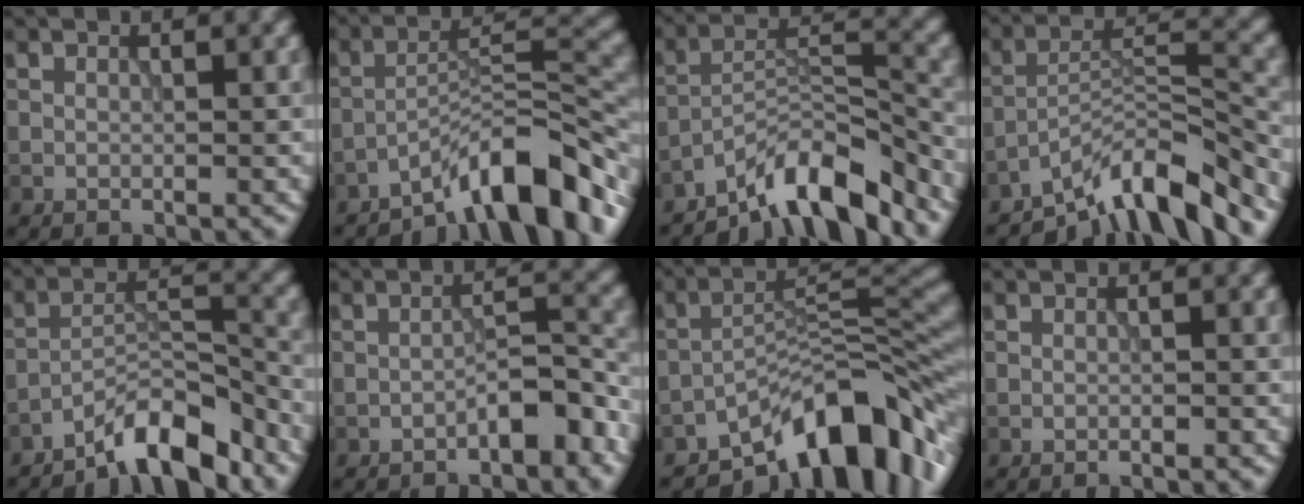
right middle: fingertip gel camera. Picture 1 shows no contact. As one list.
[{"total": 8.9, "force": [-6.5, 1.9, 5.8], "torque": [-0.085, 0.015, -0.111]}, {"total": 8.0, "force": [-6.4, 1.9, 4.4], "torque": [-0.062, 0.010, -0.119]}, {"total": 9.0, "force": [-7.0, 2.1, 5.2], "torque": [-0.075, 0.004, -0.132]}, {"total": 6.4, "force": [-5.3, 1.4, 3.4], "torque": [-0.047, 0.010, -0.094]}, {"total": 3.8, "force": [-2.3, 1.1, 2.8], "torque": [-0.037, 0.020, -0.041]}, {"total": 11.2, "force": [-7.6, 3.9, 7.2], "torque": [-0.090, 0.013, -0.143]}, {"total": 0.5, "force": [-0.3, 0.1, 0.4], "torque": [-0.004, -0.001, -0.005]}]